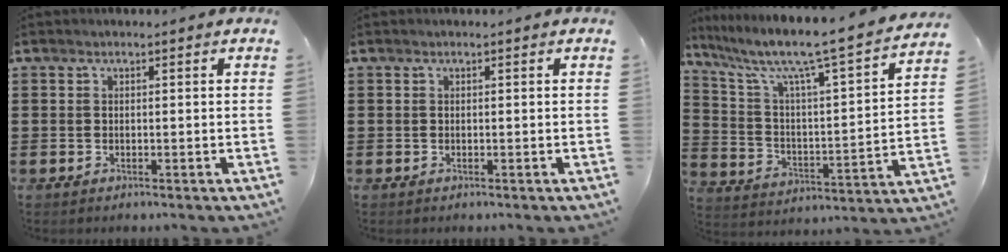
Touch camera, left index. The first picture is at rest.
{"total": 0.0}
{"total": 8.3, "force": [6.7, 0.3, 4.9], "torque": [-0.125, -0.058, 0.100]}